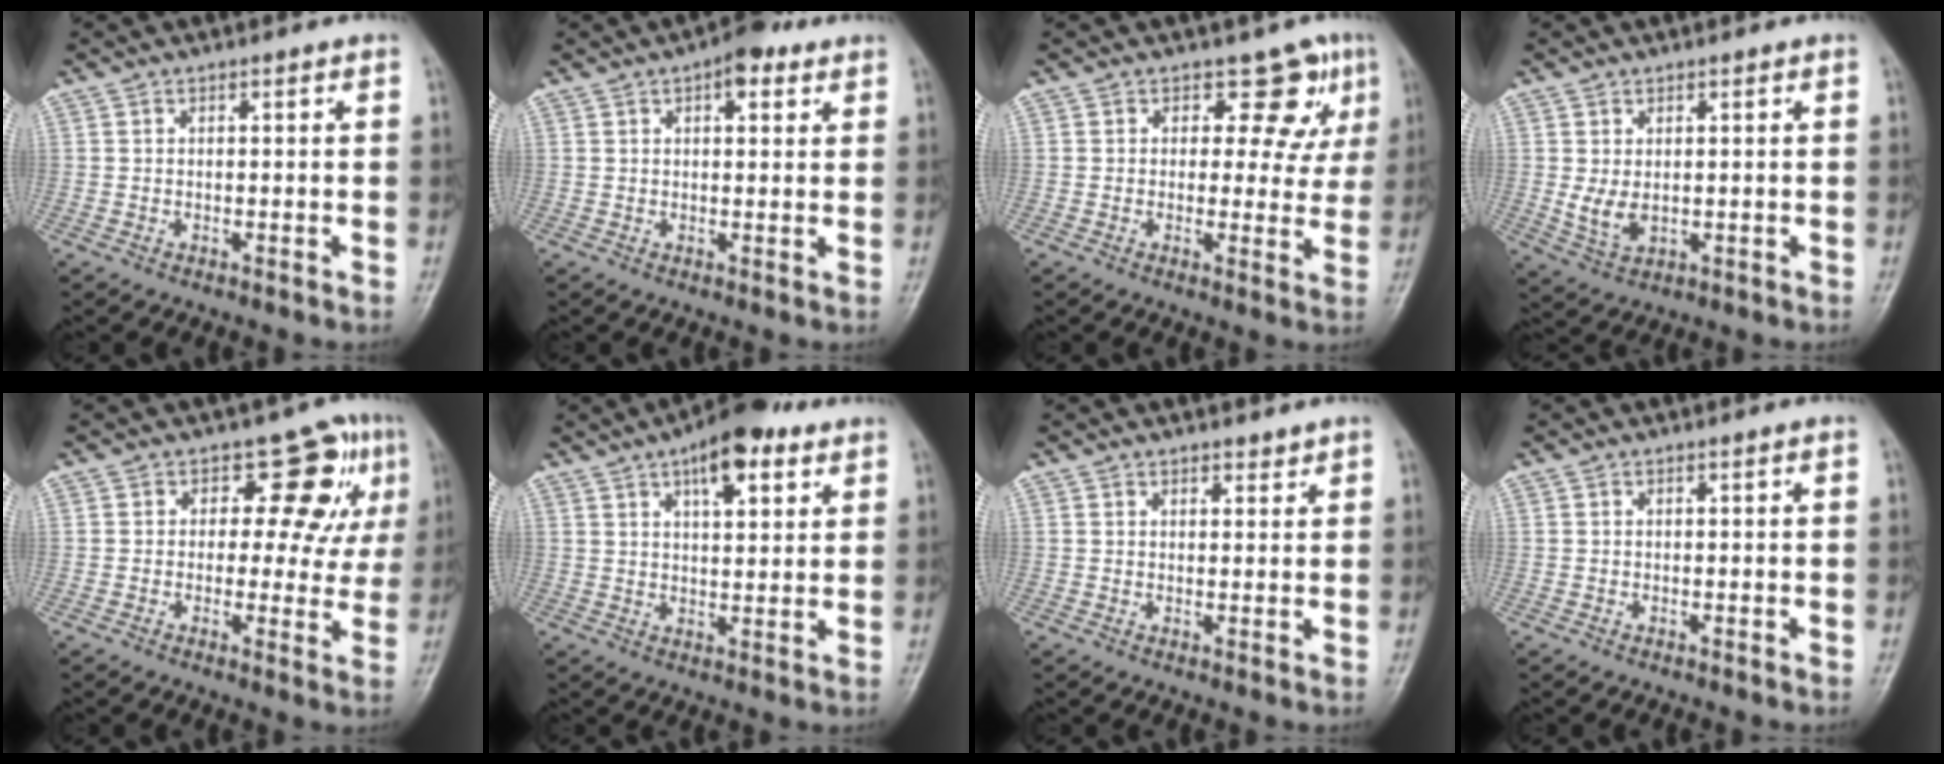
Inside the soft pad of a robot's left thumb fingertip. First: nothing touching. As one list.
[{"total": 5.6, "force": [3.0, 2.6, 3.9], "torque": [-0.035, -0.005, 0.034]}, {"total": 7.4, "force": [4.0, 5.1, 3.5], "torque": [0.001, -0.017, 0.038]}, {"total": 4.2, "force": [0.4, 2.9, 3.0], "torque": [-0.051, -0.015, 0.016]}, {"total": 10.7, "force": [3.8, 6.9, 7.3], "torque": [-0.029, -0.005, 0.041]}, {"total": 11.0, "force": [6.0, 4.5, 8.0], "torque": [-0.097, -0.015, 0.086]}, {"total": 1.1, "force": [1.0, 0.5, 0.2], "torque": [0.005, -0.007, 0.013]}, {"total": 0.0}]